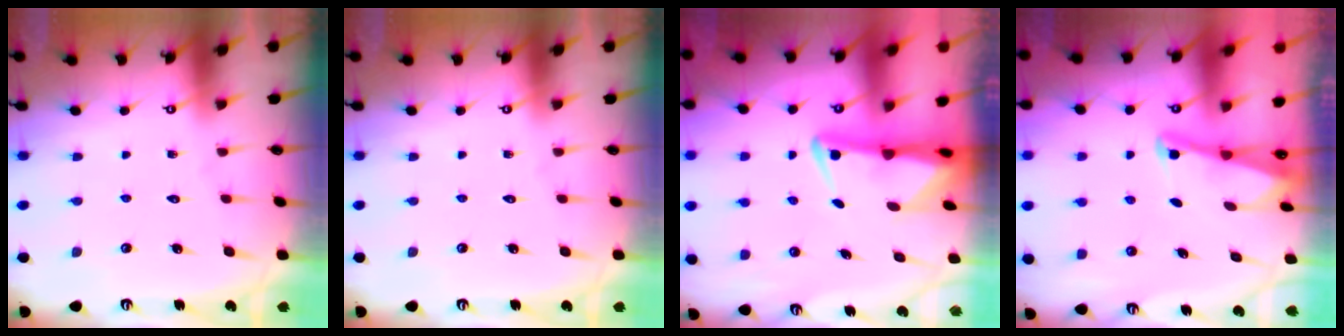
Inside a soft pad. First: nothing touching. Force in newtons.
{"total": 0.0}
{"total": 3.9, "press": 3.8, "slide": 1.0}
{"total": 2.1, "press": 2.0, "slide": 0.3}